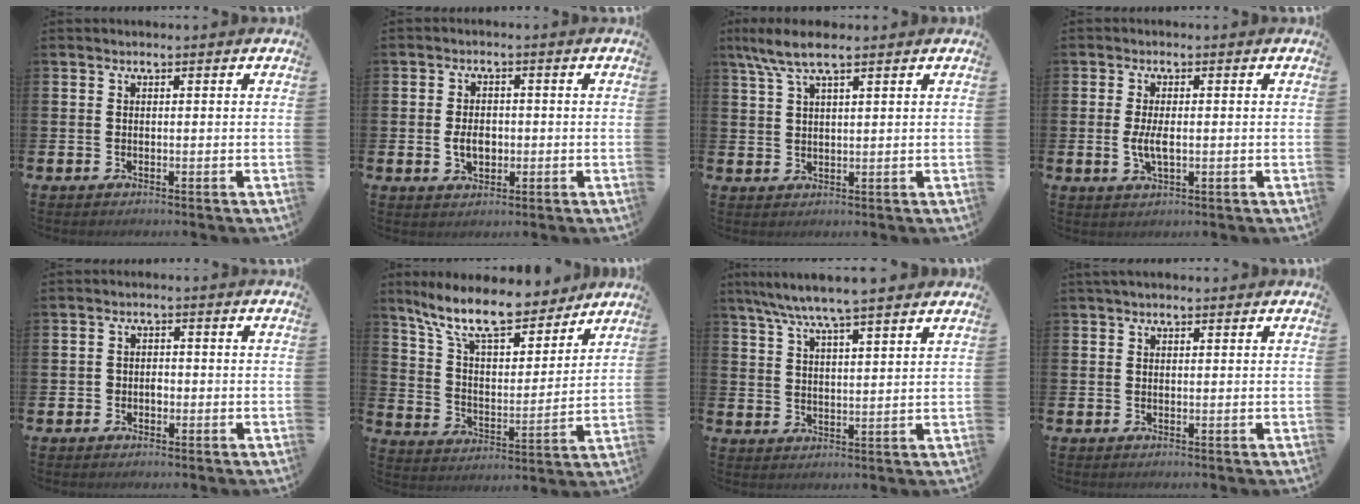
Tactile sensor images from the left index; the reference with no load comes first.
{"total": 3.4, "force": [-0.3, 2.4, 2.4], "torque": [-0.027, -0.001, -0.013]}
{"total": 5.9, "force": [4.3, 1.3, 3.9], "torque": [-0.087, -0.004, 0.078]}
{"total": 3.2, "force": [-0.1, 1.4, 2.9], "torque": [-0.052, 0.003, -0.004]}
{"total": 1.5, "force": [-0.5, 1.2, 0.6], "torque": [0.000, -0.001, -0.015]}
{"total": 11.8, "force": [9.9, 3.6, 5.3], "torque": [-0.128, -0.057, 0.173]}
{"total": 6.7, "force": [6.2, 0.0, 2.5], "torque": [-0.070, -0.023, 0.111]}
{"total": 1.4, "force": [1.3, 0.4, 0.3], "torque": [0.003, -0.001, 0.022]}